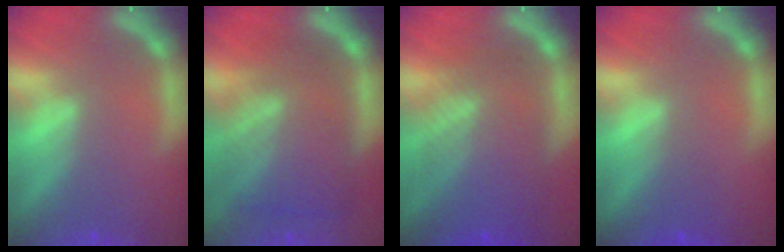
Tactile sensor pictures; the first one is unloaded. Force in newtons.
{"total": 9.1}
{"total": 9.0}
{"total": 1.4}